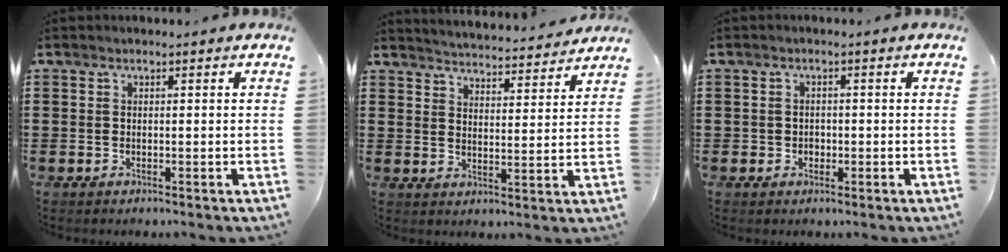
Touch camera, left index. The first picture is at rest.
{"total": 4.0, "force": [4.0, -0.6, 0.1], "torque": [-0.023, -0.037, 0.065]}
{"total": 1.3, "force": [-0.2, 1.3, 0.3], "torque": [-0.012, 0.005, -0.007]}